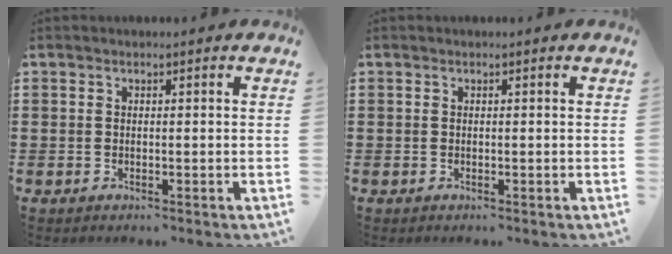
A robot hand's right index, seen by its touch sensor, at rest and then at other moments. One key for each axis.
{"total": 0.0}